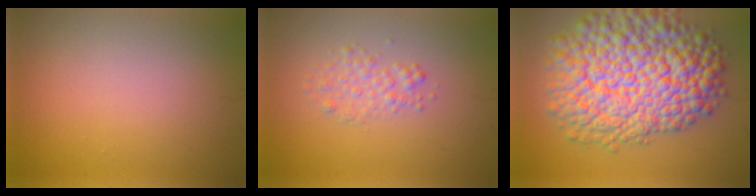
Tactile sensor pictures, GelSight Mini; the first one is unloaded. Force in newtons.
{"total": 1.7, "press": 1.7, "slide": 0.1}
{"total": 14.6, "press": 14.6, "slide": 0.6}